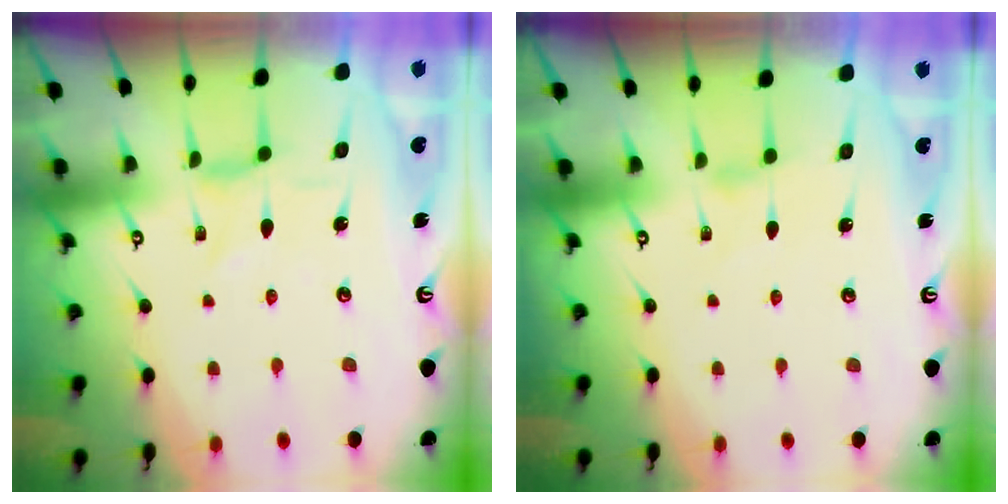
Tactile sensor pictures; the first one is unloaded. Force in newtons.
{"total": 0.6, "press": 0.5, "slide": 0.2}